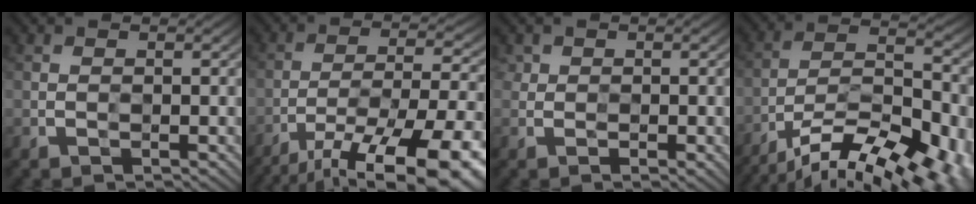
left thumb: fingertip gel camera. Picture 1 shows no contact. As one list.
[{"total": 17.4, "force": [-13.4, 4.4, 10.1], "torque": [-0.142, -0.013, -0.193]}, {"total": 1.4, "force": [0.4, 1.3, 0.4], "torque": [-0.009, -0.005, 0.004]}, {"total": 16.1, "force": [-13.0, 4.5, 8.3], "torque": [-0.144, -0.023, -0.204]}]